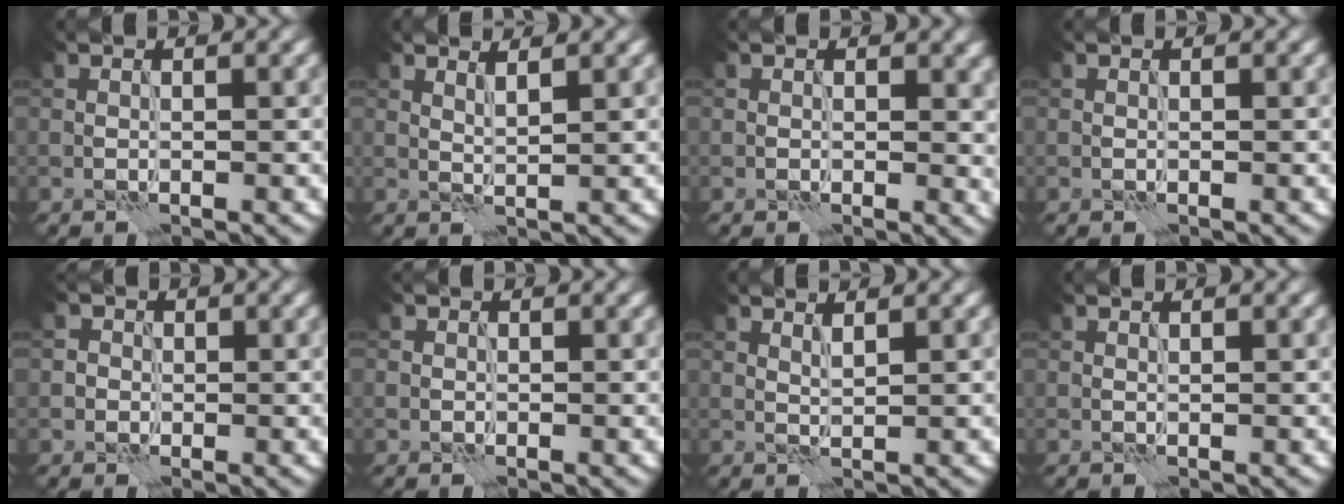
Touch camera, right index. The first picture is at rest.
{"total": 1.3, "force": [0.8, 0.3, 0.9], "torque": [-0.014, -0.003, 0.016]}
{"total": 2.0, "force": [0.8, 1.2, 1.4], "torque": [-0.008, -0.001, 0.015]}
{"total": 0.0}
{"total": 1.4, "force": [0.0, 1.4, 0.0], "torque": [0.001, 0.002, -0.004]}
{"total": 0.6, "force": [0.1, 0.6, -0.1], "torque": [0.005, -0.001, 0.004]}
{"total": 0.9, "force": [0.7, 0.2, 0.5], "torque": [-0.012, -0.003, 0.012]}
{"total": 0.0}